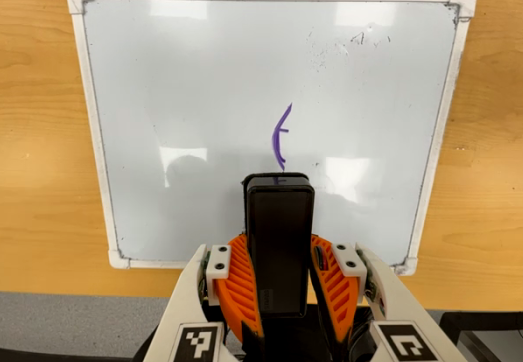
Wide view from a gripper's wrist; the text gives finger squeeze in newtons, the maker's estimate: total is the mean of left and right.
{"total": 9.8, "left": 8.0, "right": 11.6}